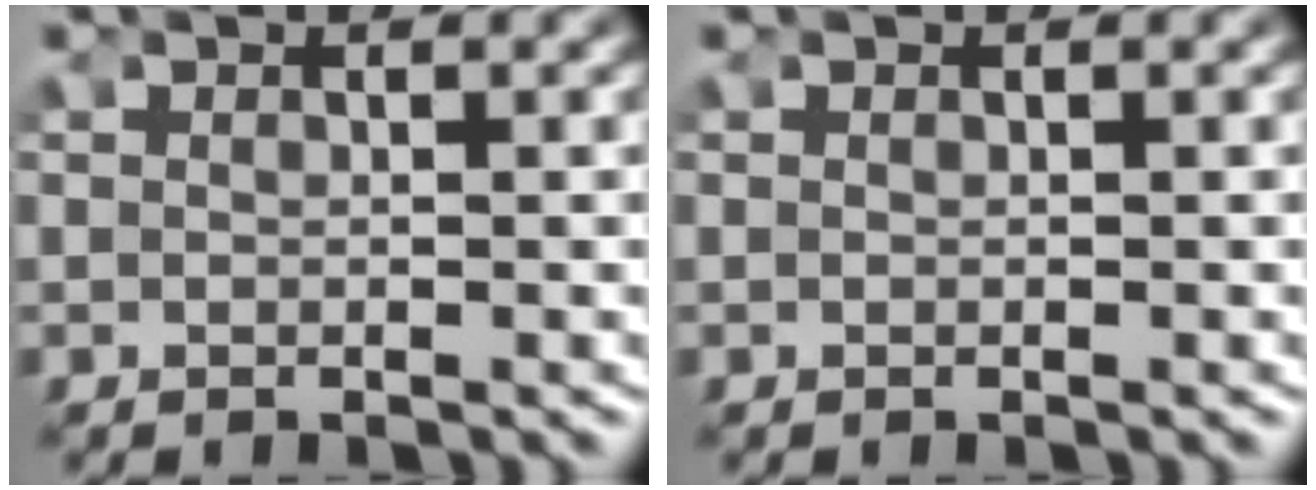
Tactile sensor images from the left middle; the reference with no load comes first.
{"total": 0.0}